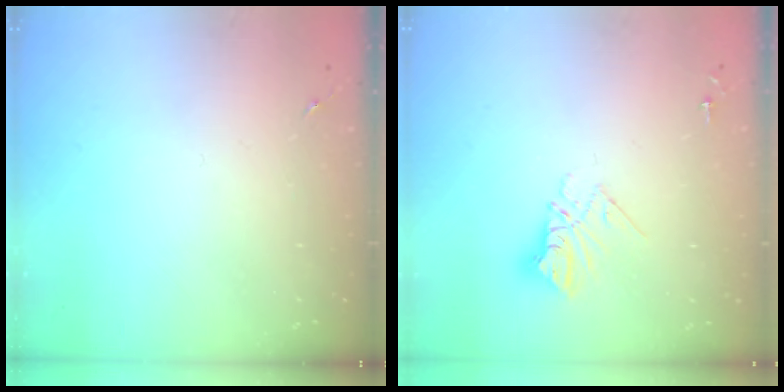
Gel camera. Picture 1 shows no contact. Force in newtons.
{"total": 10.4, "press": 10.4, "slide": 0.9}